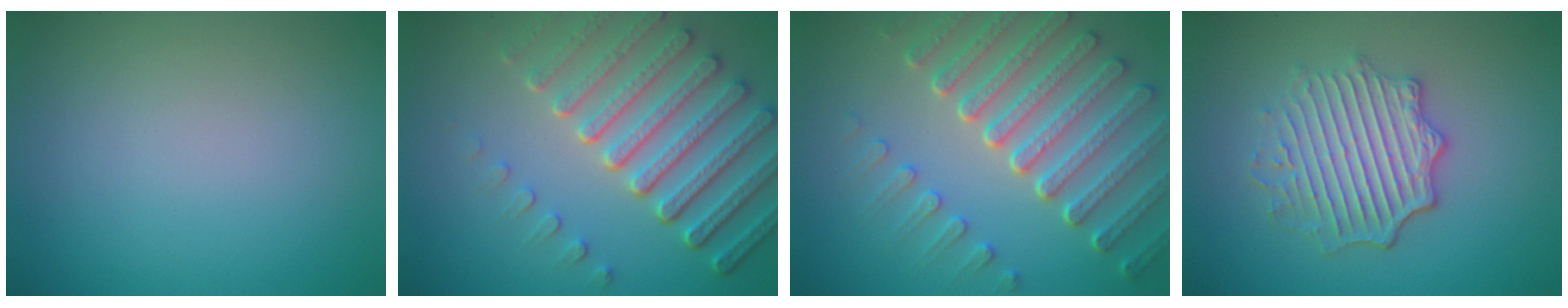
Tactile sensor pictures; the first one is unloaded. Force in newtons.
{"total": 7.4, "press": 5.6, "slide": 4.9}
{"total": 7.6, "press": 5.6, "slide": 5.1}
{"total": 5.0, "press": 4.2, "slide": 2.8}